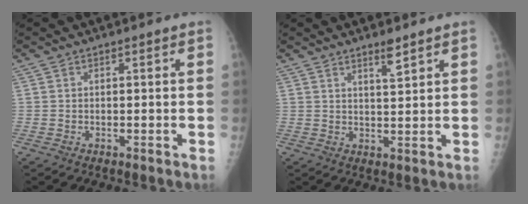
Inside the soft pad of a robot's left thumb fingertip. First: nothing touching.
{"total": 3.3, "force": [2.4, 0.4, 2.1], "torque": [-0.030, -0.022, 0.042]}